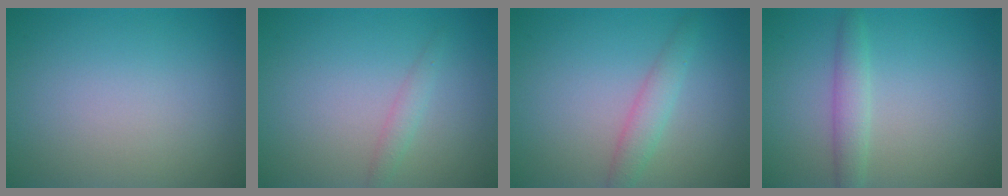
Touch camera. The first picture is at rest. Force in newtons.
{"total": 1.2, "press": 1.2, "slide": 0.1}
{"total": 2.1, "press": 2.1, "slide": 0.1}
{"total": 2.1, "press": 2.1, "slide": 0.1}